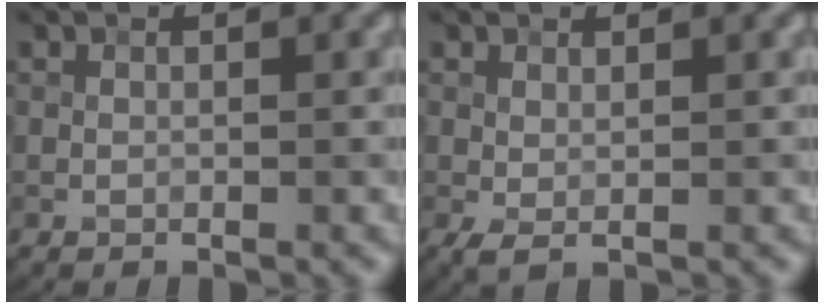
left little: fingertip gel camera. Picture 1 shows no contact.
{"total": 0.9, "force": [0.3, 0.3, 0.8], "torque": [-0.025, 0.002, 0.009]}